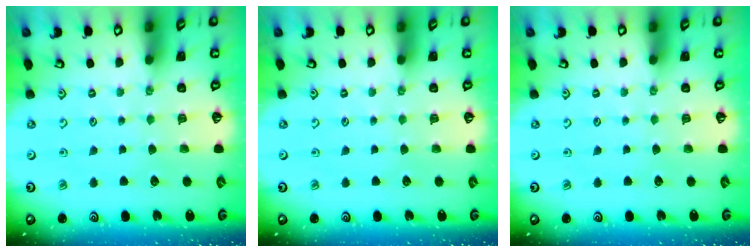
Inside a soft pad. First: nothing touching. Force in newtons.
{"total": 0.0}
{"total": 0.0}